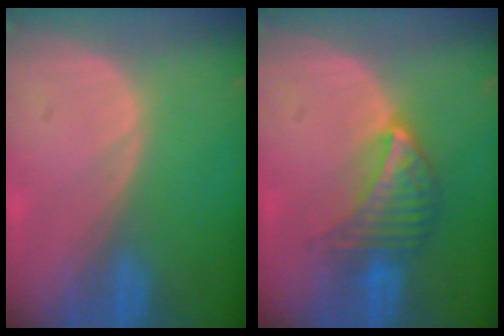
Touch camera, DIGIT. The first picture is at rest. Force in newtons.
{"total": 7.1, "press": 6.3, "slide": 3.3}